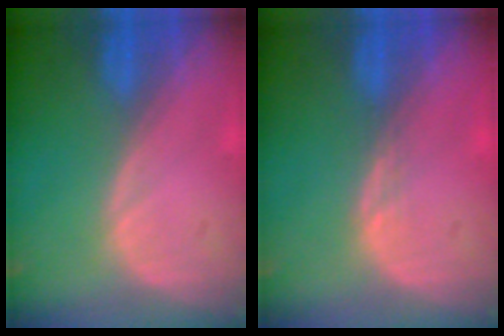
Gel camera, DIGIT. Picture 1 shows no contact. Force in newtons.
{"total": 1.0, "press": 0.8, "slide": 0.7}